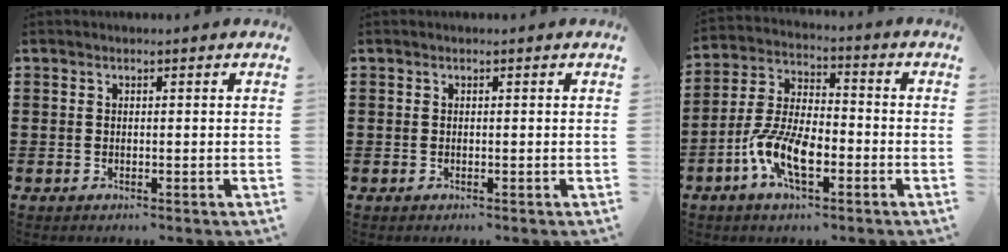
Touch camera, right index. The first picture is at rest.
{"total": 0.0}
{"total": 9.0, "force": [-4.0, 3.7, 7.2], "torque": [-0.174, -0.009, -0.080]}